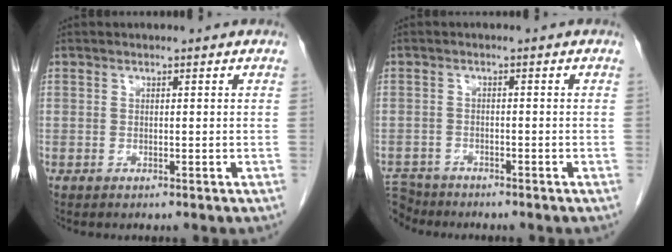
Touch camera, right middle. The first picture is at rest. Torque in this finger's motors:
{"motor_torque": [-0.54, -0.44, -0.01, -0.01]}